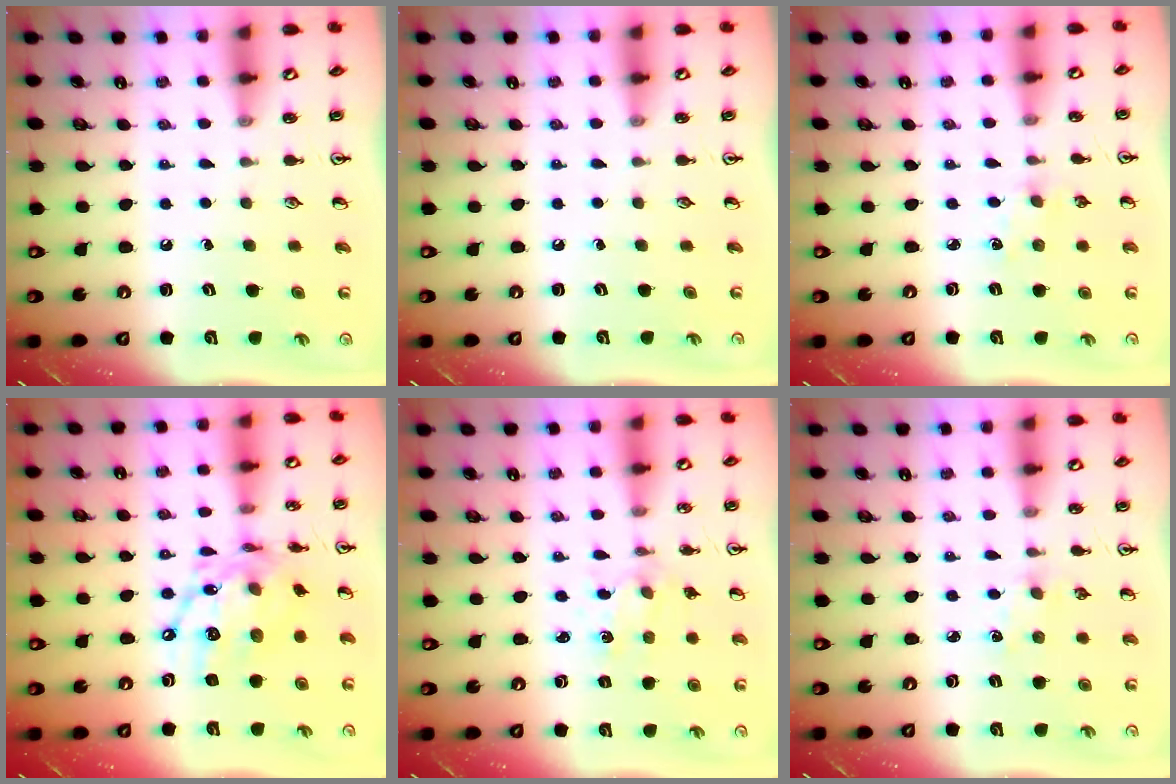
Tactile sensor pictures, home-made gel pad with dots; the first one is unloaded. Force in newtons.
{"total": 0.0}
{"total": 1.4, "press": 1.3, "slide": 0.3}
{"total": 15.3, "press": 15.3, "slide": 1.0}
{"total": 1.6, "press": 1.6, "slide": 0.3}
{"total": 1.4, "press": 1.3, "slide": 0.3}